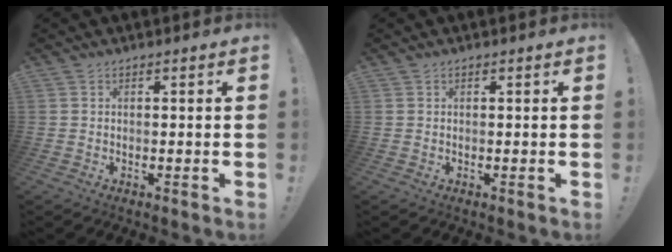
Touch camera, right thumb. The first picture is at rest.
{"total": 0.0}